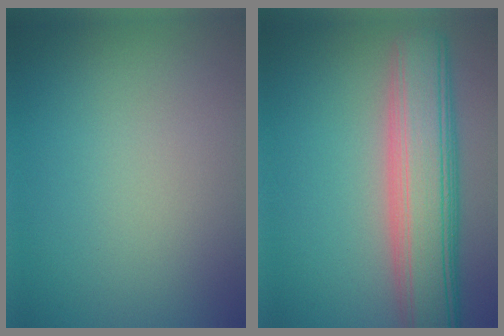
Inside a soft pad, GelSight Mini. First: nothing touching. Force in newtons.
{"total": 8.6, "press": 8.6, "slide": 0.4}